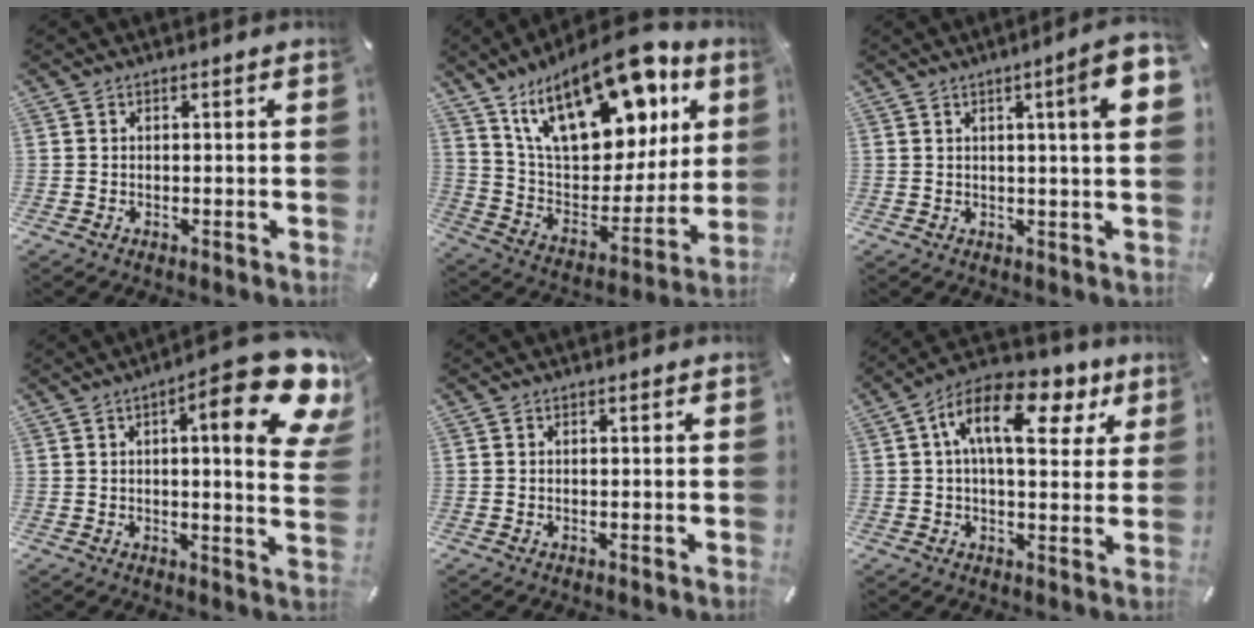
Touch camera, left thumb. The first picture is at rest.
{"total": 25.0, "force": [15.0, 12.6, 15.6], "torque": [-0.258, -0.082, 0.262]}
{"total": 9.9, "force": [3.2, 1.0, 9.3], "torque": [-0.132, -0.013, 0.043]}
{"total": 19.3, "force": [8.8, 5.1, 16.5], "torque": [-0.218, -0.061, 0.127]}
{"total": 0.0}
{"total": 15.1, "force": [5.6, 7.5, 11.8], "torque": [-0.189, -0.010, 0.093]}